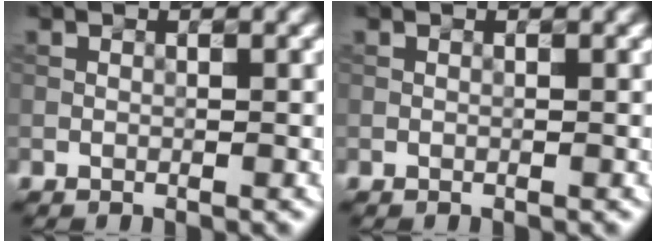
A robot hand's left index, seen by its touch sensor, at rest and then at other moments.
{"total": 0.0}